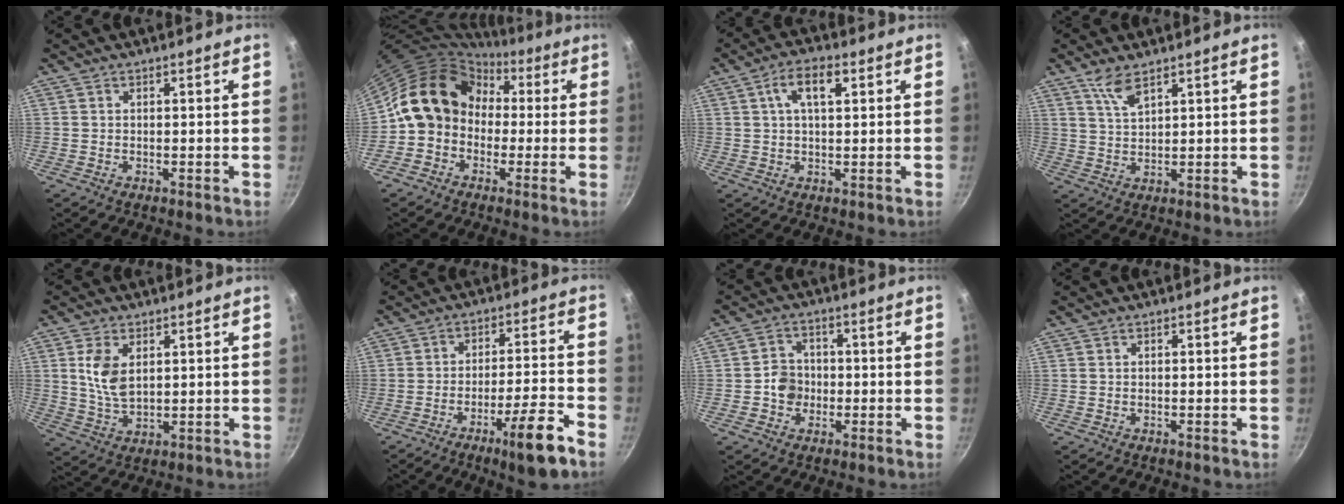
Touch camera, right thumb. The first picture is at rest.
{"total": 13.7, "force": [0.6, 11.5, 7.4], "torque": [-0.085, 0.041, -0.014]}
{"total": 6.9, "force": [2.3, 3.2, 5.6], "torque": [-0.089, 0.009, 0.037]}
{"total": 4.5, "force": [3.0, 1.5, 3.0], "torque": [-0.059, -0.020, 0.065]}
{"total": 7.4, "force": [2.2, 4.2, 5.7], "torque": [-0.108, -0.014, 0.047]}
{"total": 10.9, "force": [-6.4, 1.1, 8.7], "torque": [-0.135, 0.039, -0.094]}
{"total": 5.0, "force": [-1.1, 4.4, 1.9], "torque": [-0.003, 0.016, -0.025]}
{"total": 0.0}